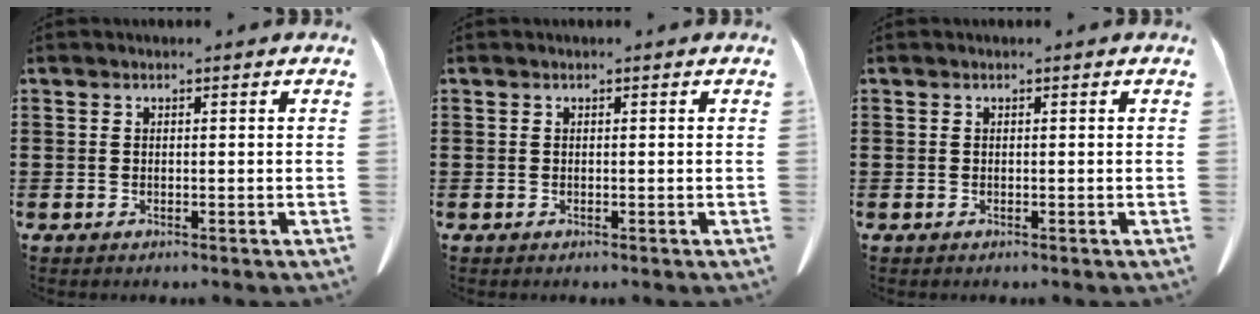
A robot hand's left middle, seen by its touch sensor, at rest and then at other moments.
{"total": 0.0}
{"total": 0.0}